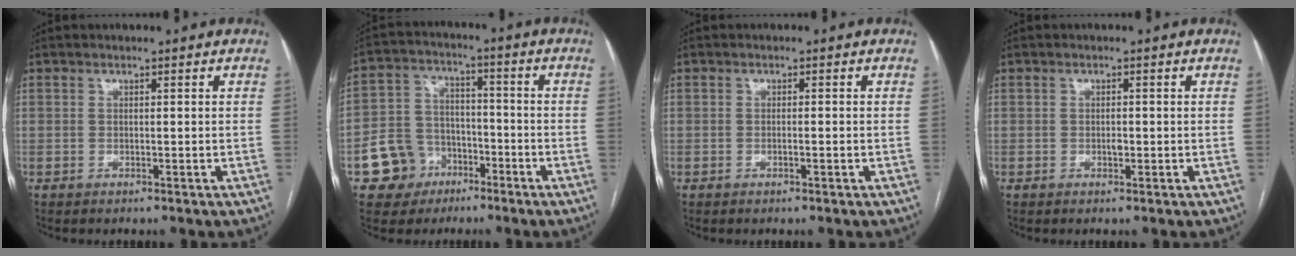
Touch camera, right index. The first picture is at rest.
{"total": 9.6, "force": [-4.7, 8.1, 2.3], "torque": [-0.052, 0.024, -0.074]}
{"total": 1.0, "force": [-0.4, 0.0, 0.9], "torque": [-0.018, 0.001, -0.005]}
{"total": 1.1, "force": [-0.3, 0.5, 0.9], "torque": [-0.017, 0.001, -0.005]}